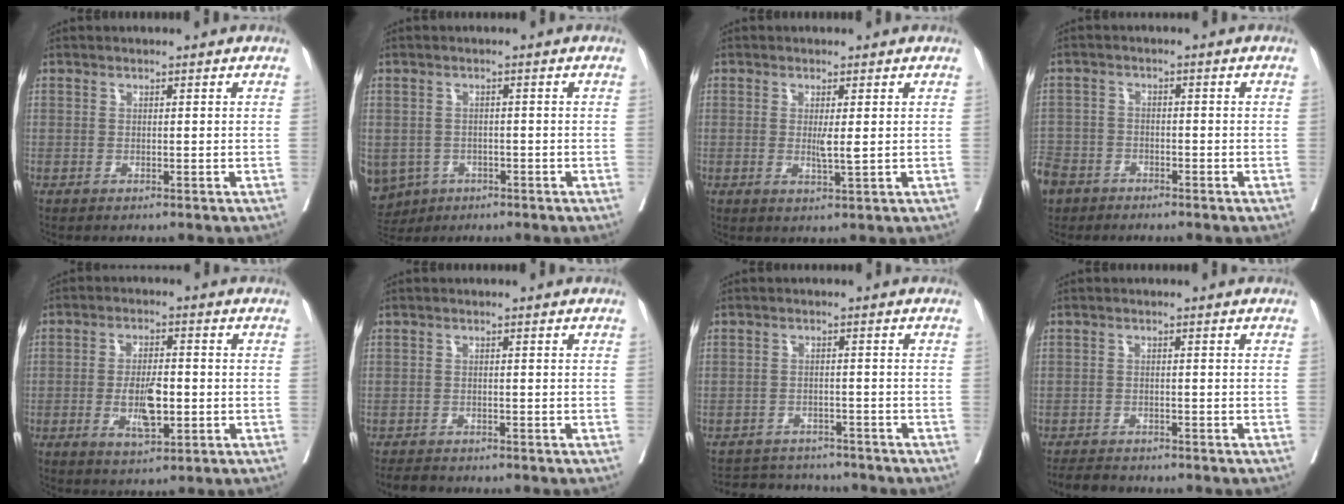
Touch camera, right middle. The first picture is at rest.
{"total": 8.1, "force": [-3.9, 7.0, 1.6], "torque": [-0.070, -0.006, -0.050]}
{"total": 2.3, "force": [0.2, 0.0, 2.3], "torque": [-0.046, -0.007, 0.005]}
{"total": 8.0, "force": [-5.7, 5.4, 1.6], "torque": [-0.079, -0.005, -0.112]}
{"total": 6.5, "force": [-1.4, 2.1, 5.9], "torque": [-0.111, -0.006, -0.019]}
{"total": 2.8, "force": [-2.5, 1.0, 0.7], "torque": [-0.013, -0.006, -0.038]}
{"total": 8.1, "force": [-7.7, 2.4, 1.0], "torque": [-0.016, 0.011, -0.102]}
{"total": 4.0, "force": [-3.8, 1.1, 0.9], "torque": [-0.015, -0.009, -0.060]}